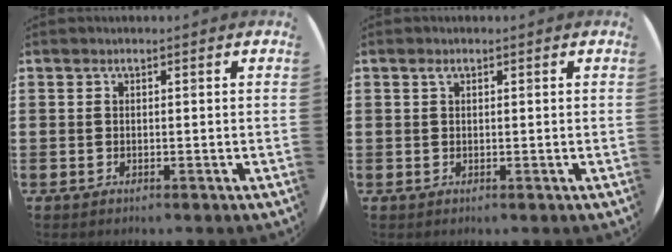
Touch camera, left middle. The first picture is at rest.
{"total": 0.7, "force": [0.4, 0.4, 0.5], "torque": [-0.003, -0.001, 0.006]}